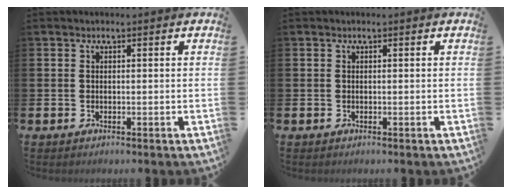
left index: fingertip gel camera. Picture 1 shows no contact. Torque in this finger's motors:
{"motor_torque": [0.00, 0.00, 0.00, 0.01]}